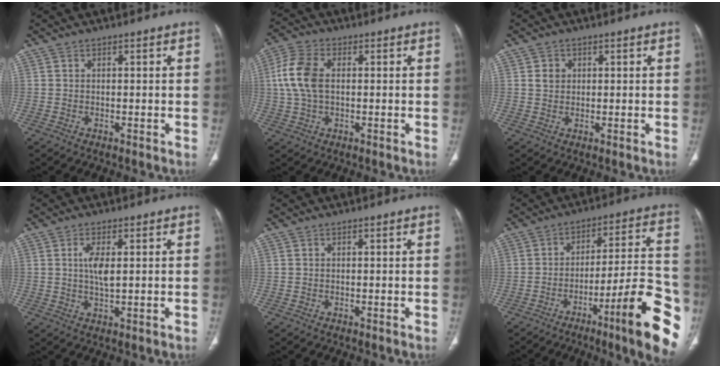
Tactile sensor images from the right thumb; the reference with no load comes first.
{"total": 9.1, "force": [0.9, 5.5, 7.2], "torque": [-0.165, 0.016, 0.017]}
{"total": 2.4, "force": [0.7, 2.1, 1.0], "torque": [-0.009, -0.002, 0.013]}
{"total": 4.4, "force": [0.7, 1.3, 4.2], "torque": [-0.088, -0.007, 0.013]}
{"total": 0.0}
{"total": 20.6, "force": [-9.0, 2.9, 18.3], "torque": [-0.216, 0.053, -0.128]}